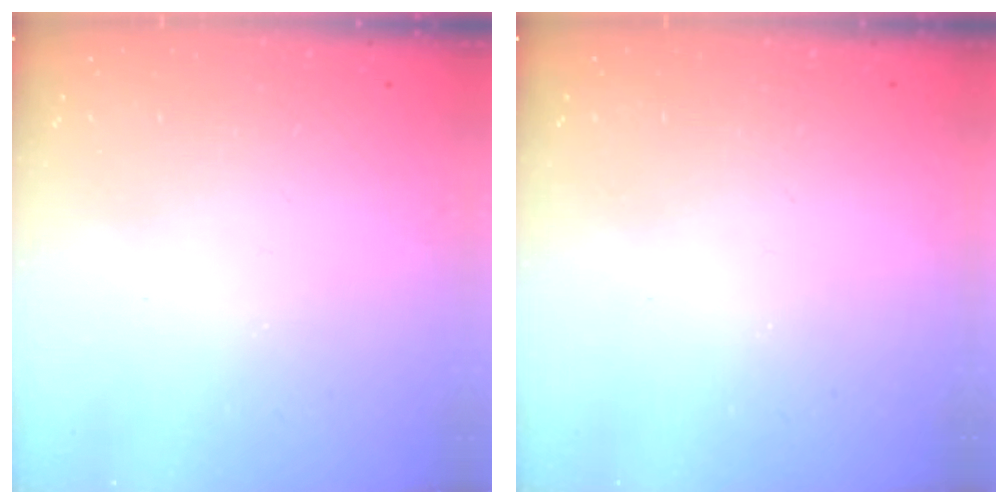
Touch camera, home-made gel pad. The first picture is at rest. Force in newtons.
{"total": 0.0}